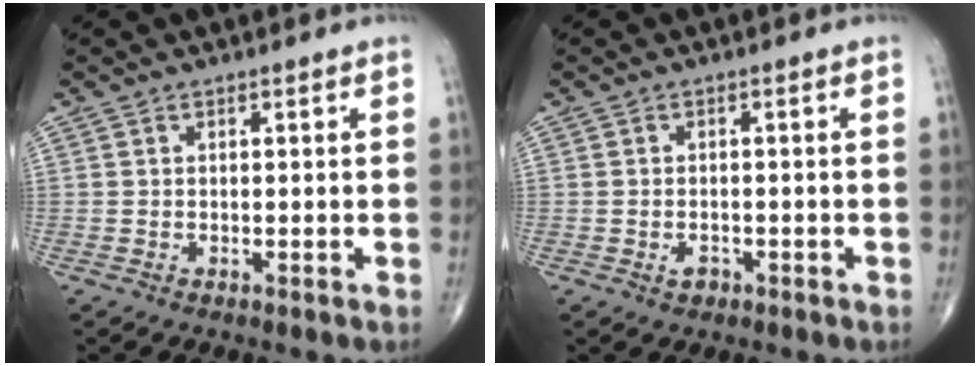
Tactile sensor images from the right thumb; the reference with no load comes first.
{"total": 1.8, "force": [-0.9, 1.2, 1.0], "torque": [-0.014, 0.004, -0.012]}